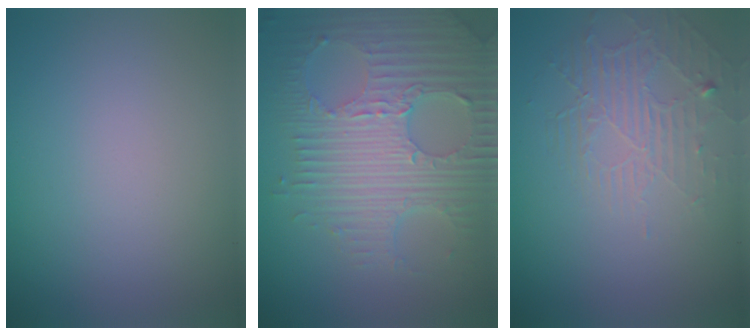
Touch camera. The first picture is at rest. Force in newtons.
{"total": 8.2, "press": 5.8, "slide": 5.8}
{"total": 2.2, "press": 1.4, "slide": 1.7}